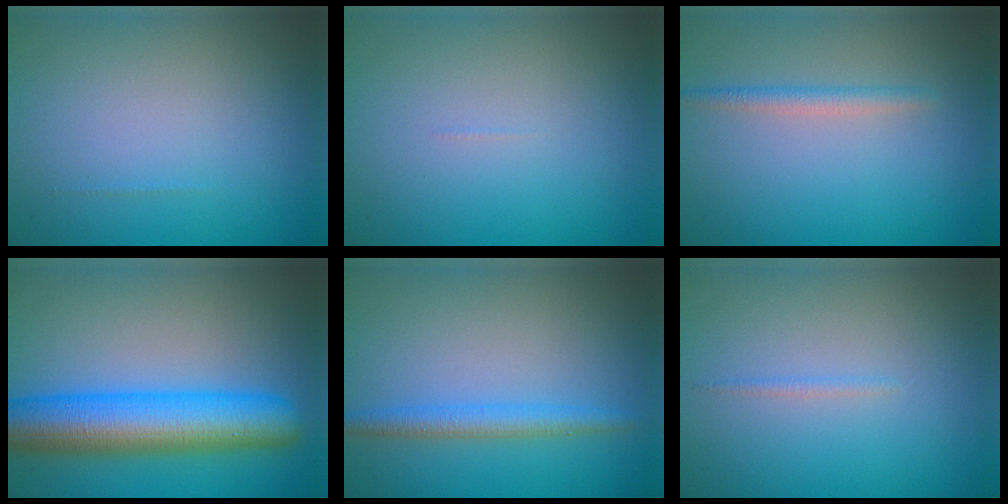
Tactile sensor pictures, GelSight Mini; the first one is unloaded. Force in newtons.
{"total": 0.0}
{"total": 1.5, "press": 1.5, "slide": 0.0}
{"total": 9.4, "press": 9.4, "slide": 0.2}
{"total": 2.4, "press": 2.4, "slide": 0.2}
{"total": 0.6, "press": 0.6, "slide": 0.1}